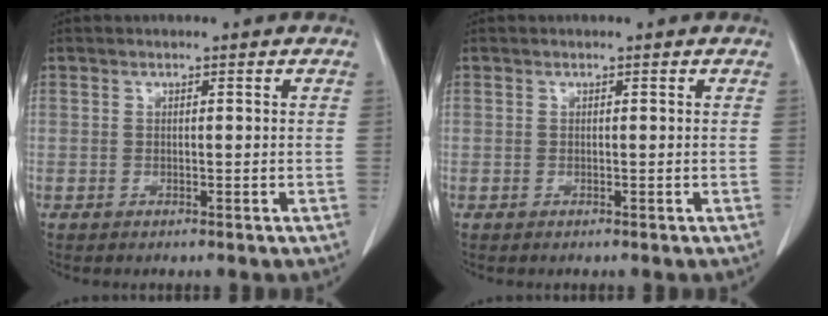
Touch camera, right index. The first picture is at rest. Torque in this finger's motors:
{"motor_torque": [0.00, 0.00, 0.00, 0.00]}